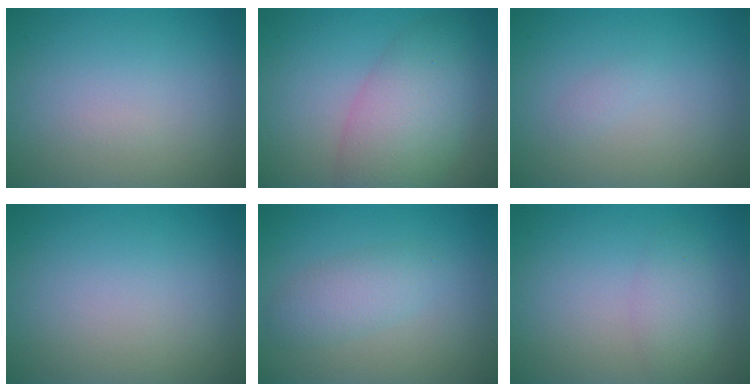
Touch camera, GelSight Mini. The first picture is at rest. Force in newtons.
{"total": 6.7, "press": 6.7, "slide": 0.4}
{"total": 0.6, "press": 0.6, "slide": 0.0}
{"total": 0.0}
{"total": 2.5, "press": 2.5, "slide": 0.2}
{"total": 2.1, "press": 2.1, "slide": 0.1}